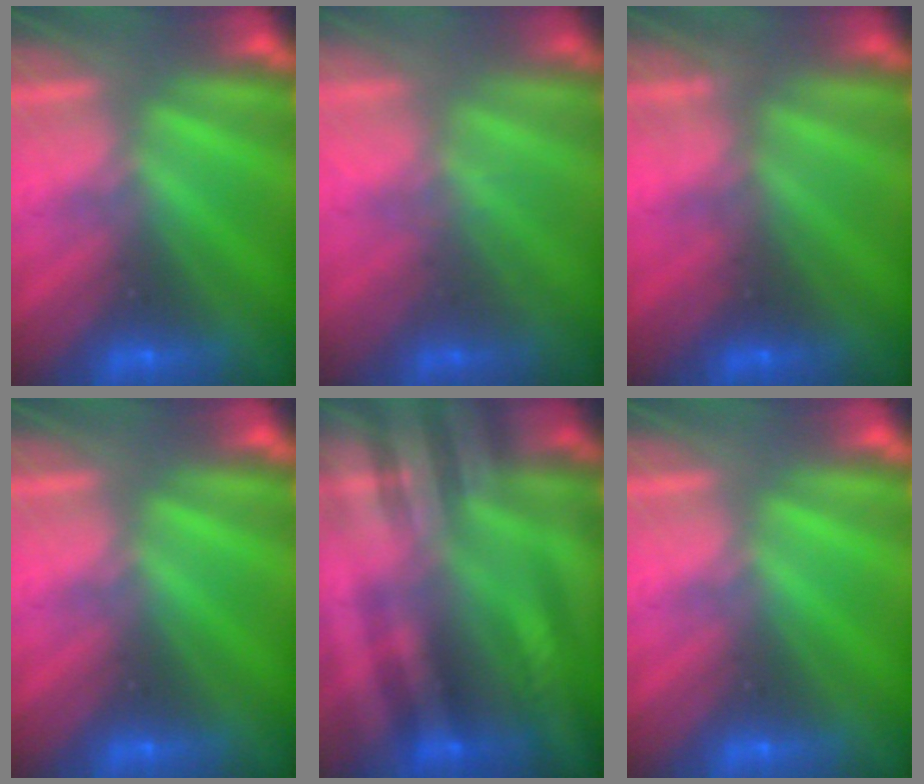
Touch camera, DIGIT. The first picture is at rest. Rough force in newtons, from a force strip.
{"total": 1.6}
{"total": 4.5}
{"total": 0.0}
{"total": 2.6}
{"total": 0.0}